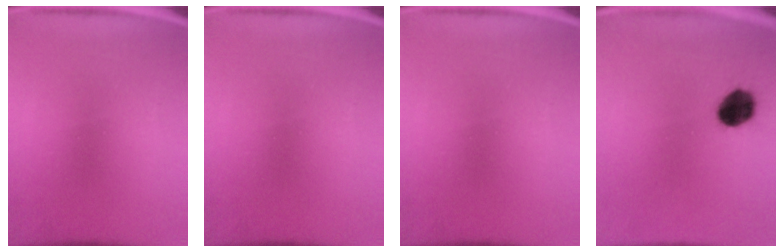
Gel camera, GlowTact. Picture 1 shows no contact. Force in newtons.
{"total": 0.0}
{"total": 0.0}
{"total": 8.0}